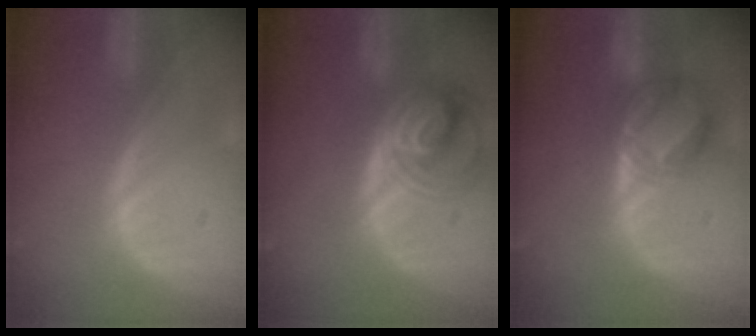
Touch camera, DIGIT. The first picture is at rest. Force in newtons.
{"total": 7.8, "press": 6.9, "slide": 3.8}
{"total": 6.0, "press": 5.9, "slide": 1.2}